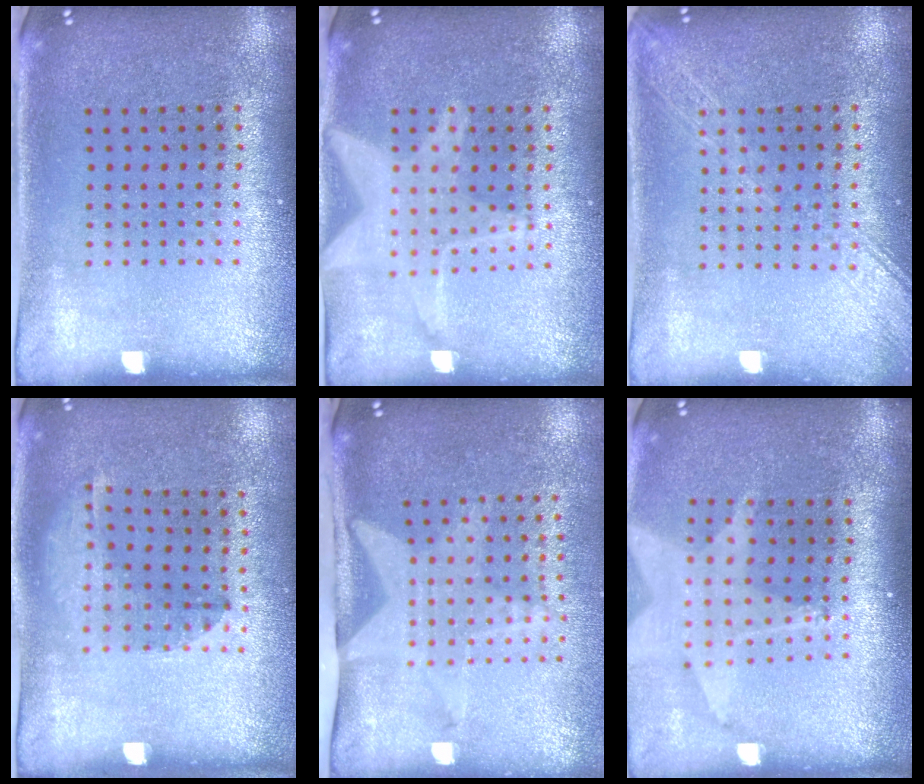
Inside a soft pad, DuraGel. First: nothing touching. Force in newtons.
{"total": 1.9, "press": 1.9, "slide": 0.2}
{"total": 1.7, "press": 1.7, "slide": 0.2}
{"total": 1.3, "press": 1.0, "slide": 0.8}
{"total": 2.1, "press": 1.5, "slide": 1.4}
{"total": 1.8, "press": 1.4, "slide": 1.0}